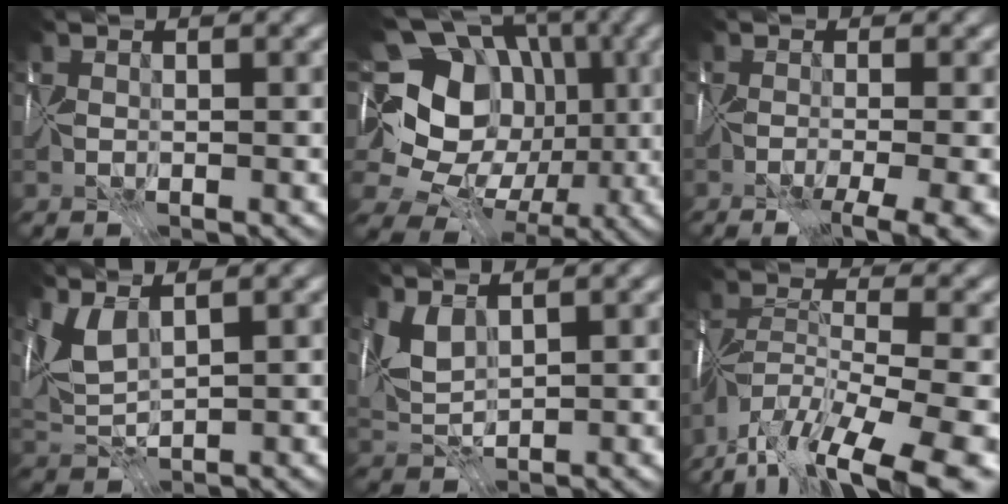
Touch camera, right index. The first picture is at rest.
{"total": 18.4, "force": [1.2, 15.6, 9.8], "torque": [-0.189, 0.052, 0.008]}
{"total": 6.0, "force": [-3.3, 1.4, 4.8], "torque": [-0.056, -0.008, -0.046]}
{"total": 3.6, "force": [2.0, 1.3, 2.7], "torque": [-0.072, 0.006, 0.043]}
{"total": 3.0, "force": [1.6, 1.4, 2.1], "torque": [-0.055, 0.006, 0.031]}
{"total": 14.9, "force": [-11.3, 4.1, 8.8], "torque": [-0.174, -0.019, -0.179]}